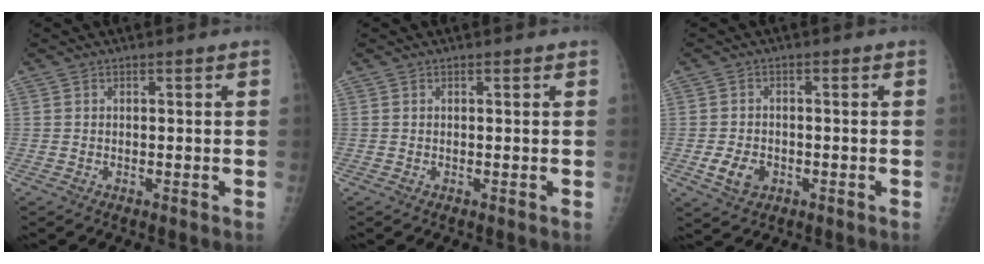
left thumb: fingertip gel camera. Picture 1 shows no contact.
{"total": 0.0}
{"total": 4.6, "force": [-1.6, 3.4, 2.6], "torque": [-0.037, 0.003, -0.022]}